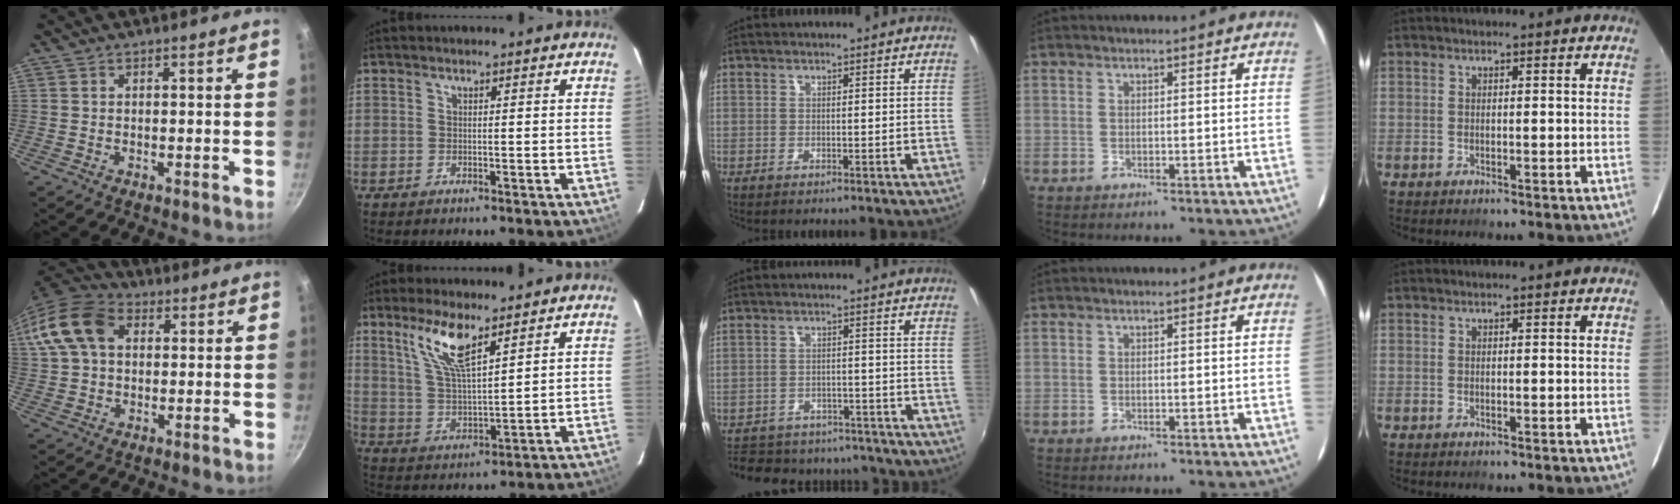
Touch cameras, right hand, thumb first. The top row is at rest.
{"thumb": {"total": 14.2, "force": [3.6, 10.0, 9.4], "torque": [-0.176, 0.026, 0.050]}, "index": {"total": 9.3, "force": [6.0, 2.3, 6.8], "torque": [-0.135, 0.002, 0.125]}, "middle": {"total": 20.1, "force": [-17.0, 8.2, 6.9], "torque": [-0.155, 0.024, -0.215]}}